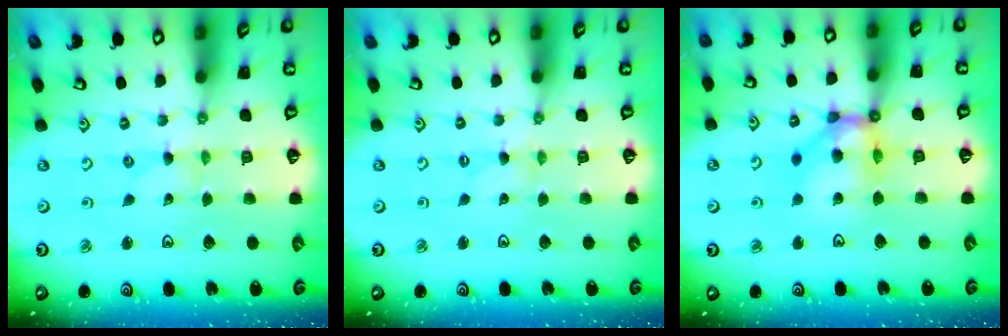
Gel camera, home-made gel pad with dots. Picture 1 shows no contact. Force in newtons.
{"total": 0.0}
{"total": 12.6, "press": 12.5, "slide": 1.8}